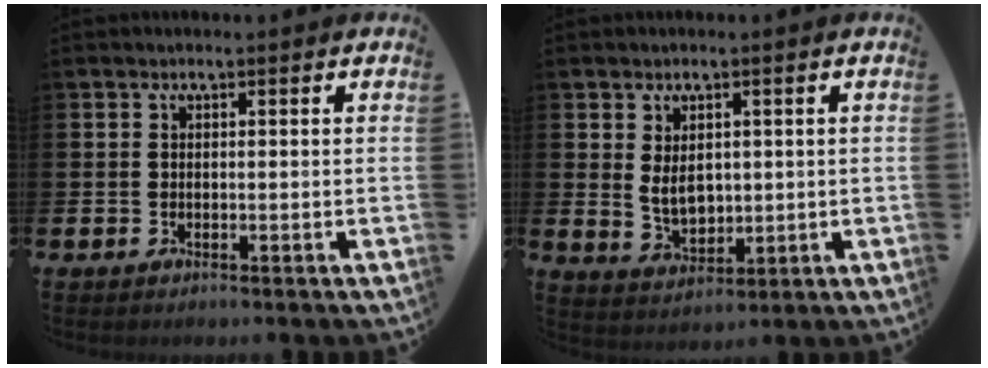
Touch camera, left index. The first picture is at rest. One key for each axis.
{"total": 4.1, "fx": 1.2, "fy": 2.5, "fz": 3.0, "tx": -0.039, "ty": -0.003, "tz": 0.017}